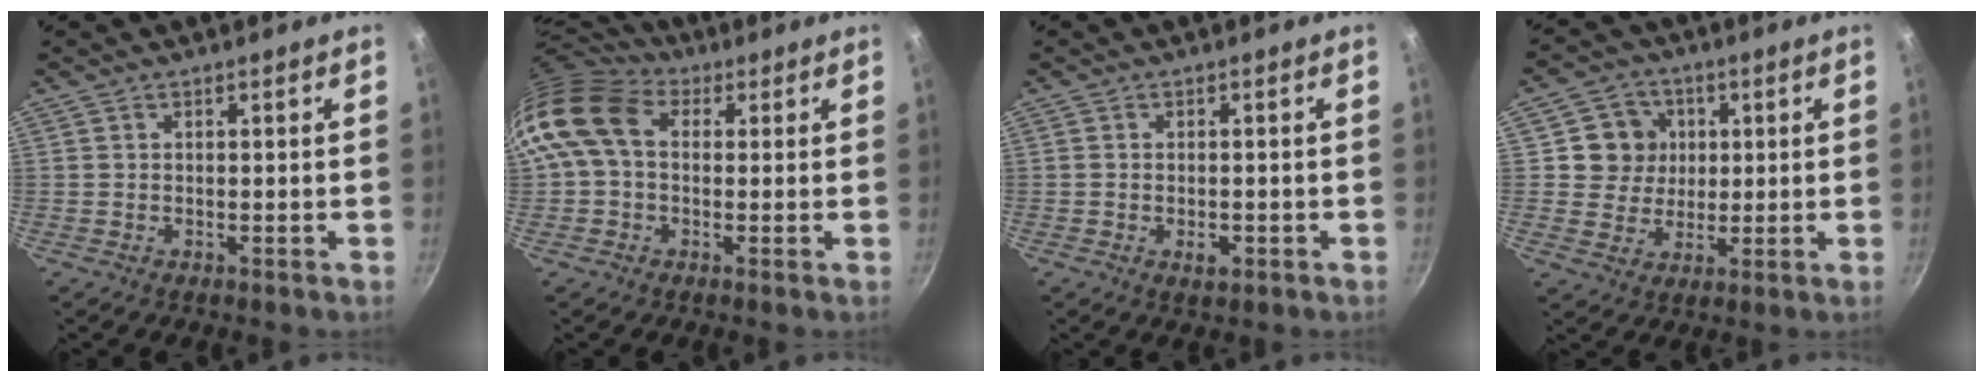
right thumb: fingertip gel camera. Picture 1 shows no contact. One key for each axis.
{"total": 11.5, "fx": 1.9, "fy": 8.4, "fz": 7.6, "tx": -0.133, "ty": 0.017, "tz": 0.015}
{"total": 2.5, "fx": -0.9, "fy": 1.3, "fz": 1.9, "tx": -0.028, "ty": 0.004, "tz": -0.013}
{"total": 8.2, "fx": 1.7, "fy": 7.7, "fz": 2.2, "tx": 0.001, "ty": 0.002, "tz": 0.025}